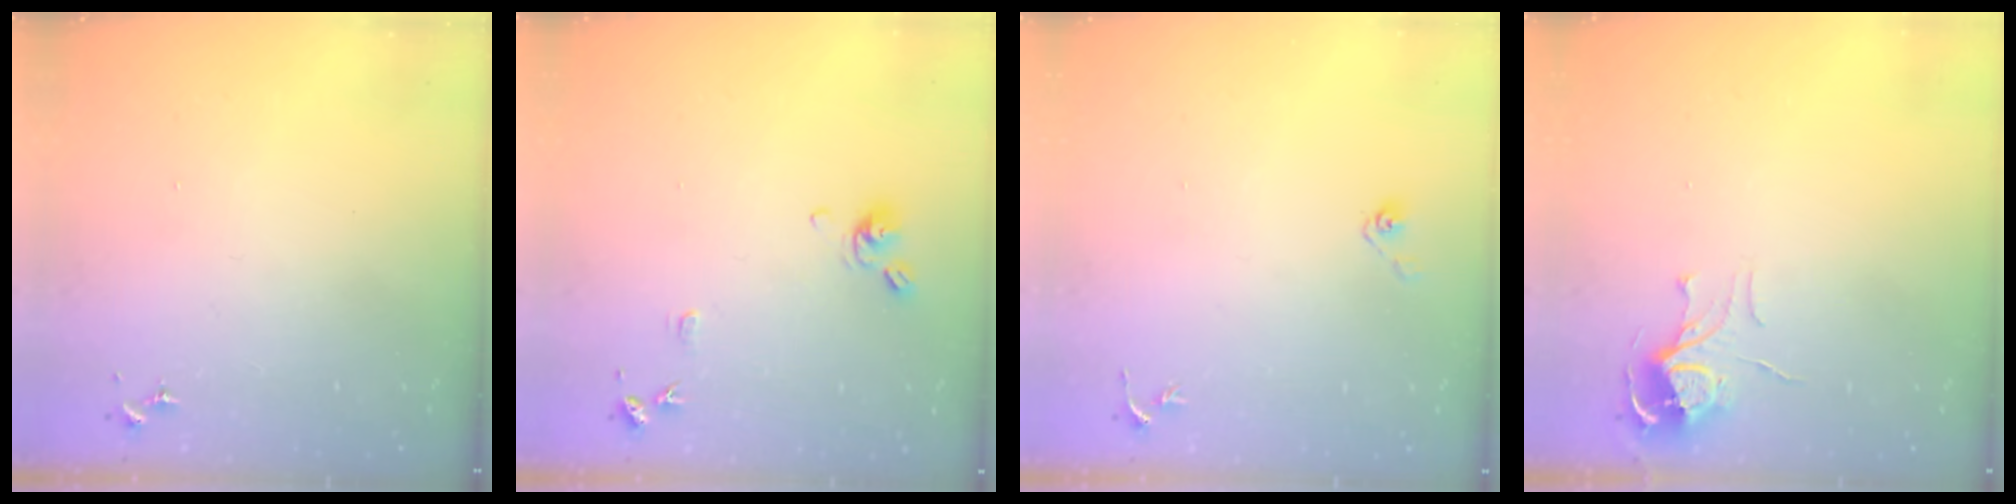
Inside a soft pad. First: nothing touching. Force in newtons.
{"total": 9.4, "press": 9.4, "slide": 0.9}
{"total": 3.6, "press": 2.9, "slide": 2.0}
{"total": 7.0, "press": 7.0, "slide": 0.6}